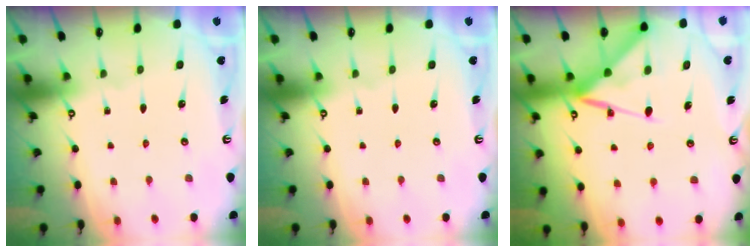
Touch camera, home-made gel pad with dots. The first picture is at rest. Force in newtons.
{"total": 0.0}
{"total": 11.4, "press": 11.3, "slide": 1.2}